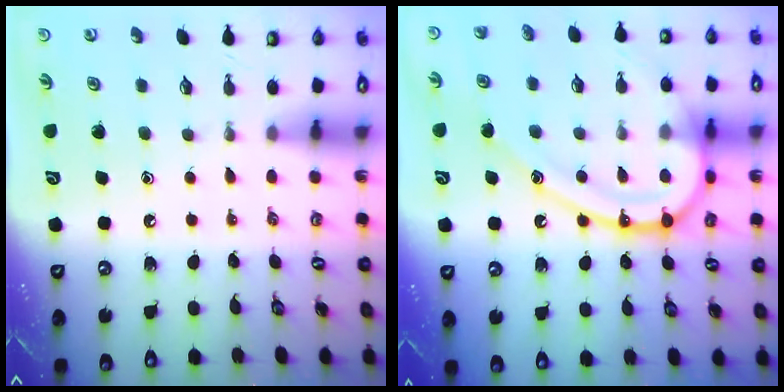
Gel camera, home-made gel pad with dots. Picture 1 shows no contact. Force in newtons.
{"total": 20.6, "press": 20.6, "slide": 1.8}